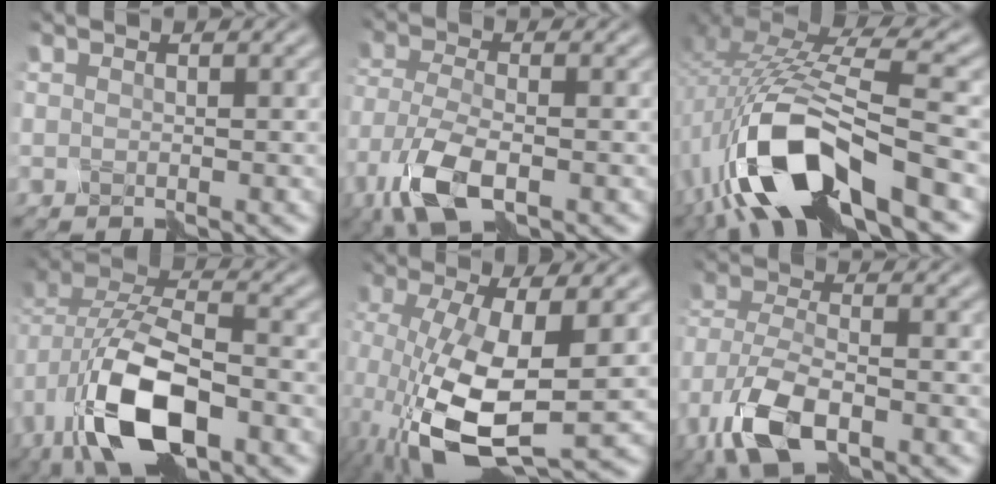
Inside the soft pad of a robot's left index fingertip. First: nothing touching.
{"total": 7.4, "force": [-4.2, 3.0, 5.2], "torque": [-0.135, -0.010, -0.088]}
{"total": 12.6, "force": [-6.1, 4.4, 10.2], "torque": [-0.216, 0.004, -0.111]}
{"total": 10.8, "force": [-4.8, 5.4, 8.0], "torque": [-0.170, -0.007, -0.087]}
{"total": 11.2, "force": [-3.4, 4.0, 9.8], "torque": [-0.214, -0.027, -0.054]}
{"total": 8.1, "force": [-5.0, 3.3, 5.5], "torque": [-0.133, -0.008, -0.104]}